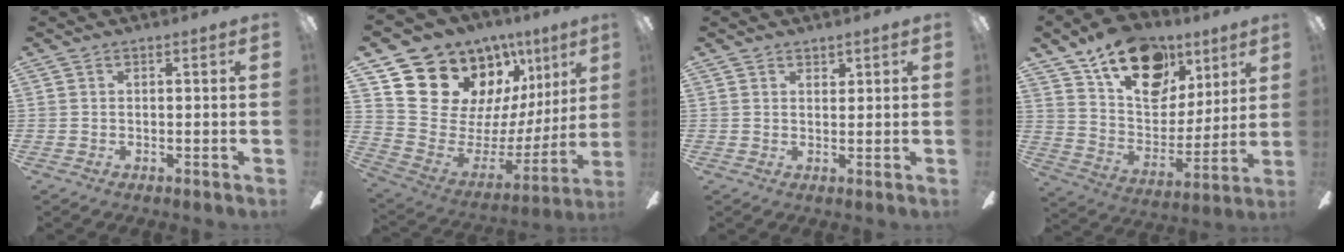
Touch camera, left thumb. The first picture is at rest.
{"total": 17.2, "force": [12.2, 10.9, 5.4], "torque": [-0.101, -0.096, 0.246]}
{"total": 1.6, "force": [1.3, 0.8, 0.6], "torque": [-0.005, -0.002, 0.022]}
{"total": 21.1, "force": [12.5, 13.1, 11.0], "torque": [-0.167, -0.064, 0.223]}